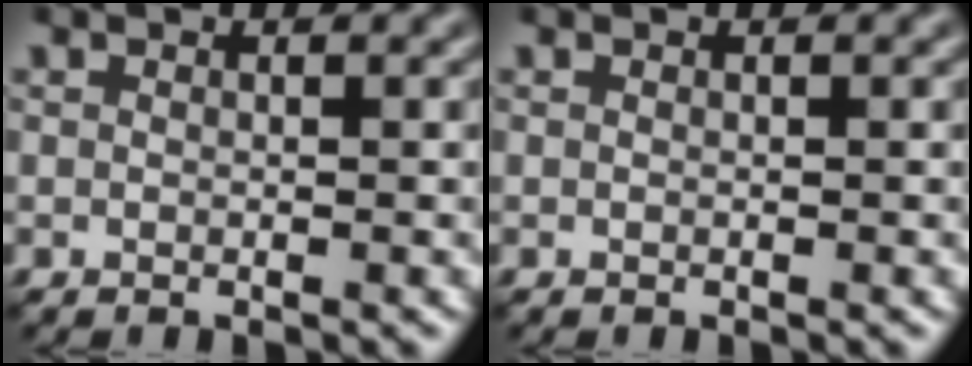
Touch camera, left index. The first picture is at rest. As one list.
[{"total": 0.0}]